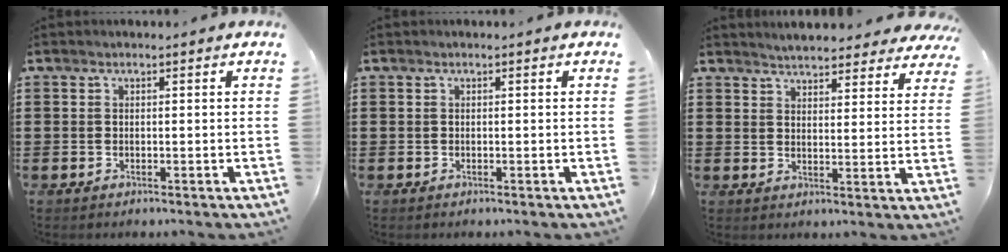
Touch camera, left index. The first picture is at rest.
{"total": 0.0}
{"total": 4.5, "force": [4.4, 0.4, 0.7], "torque": [-0.029, -0.015, 0.081]}